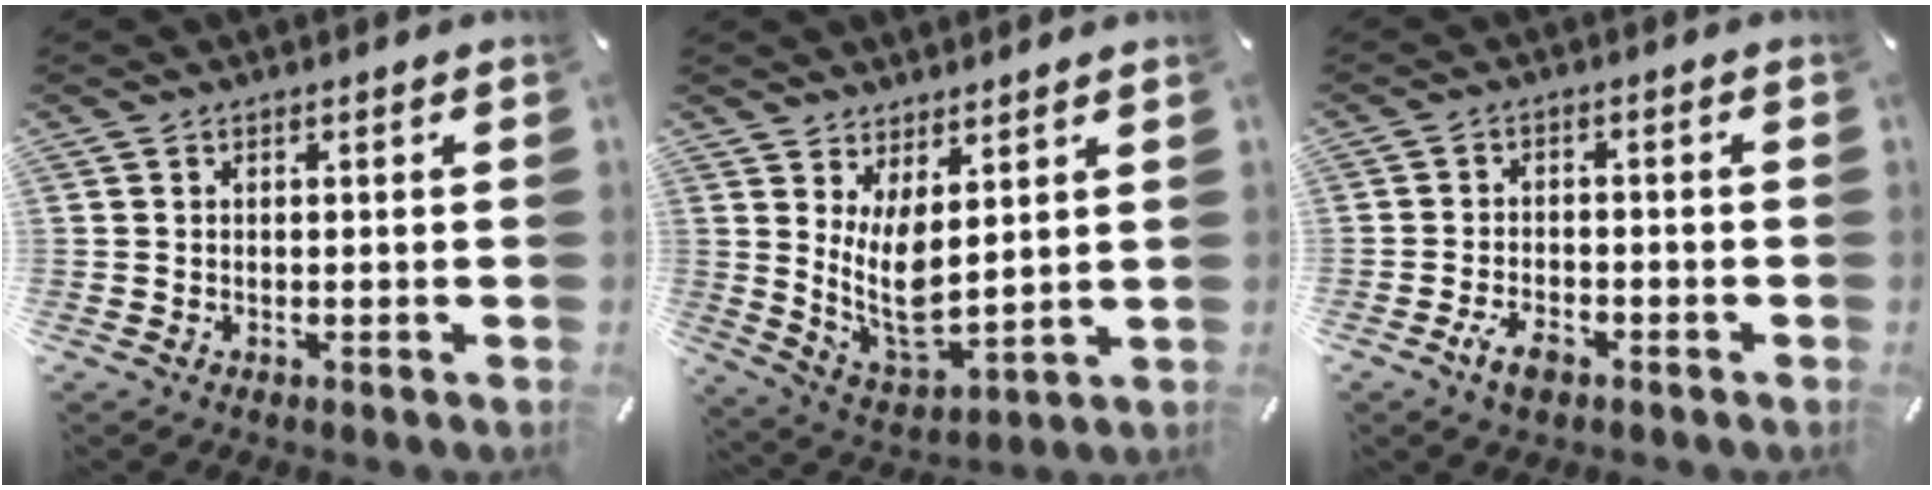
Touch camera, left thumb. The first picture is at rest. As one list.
[{"total": 9.6, "force": [4.0, 4.4, 7.6], "torque": [-0.157, -0.036, 0.077]}, {"total": 4.8, "force": [-2.8, 2.5, 3.0], "torque": [-0.065, 0.011, -0.054]}]